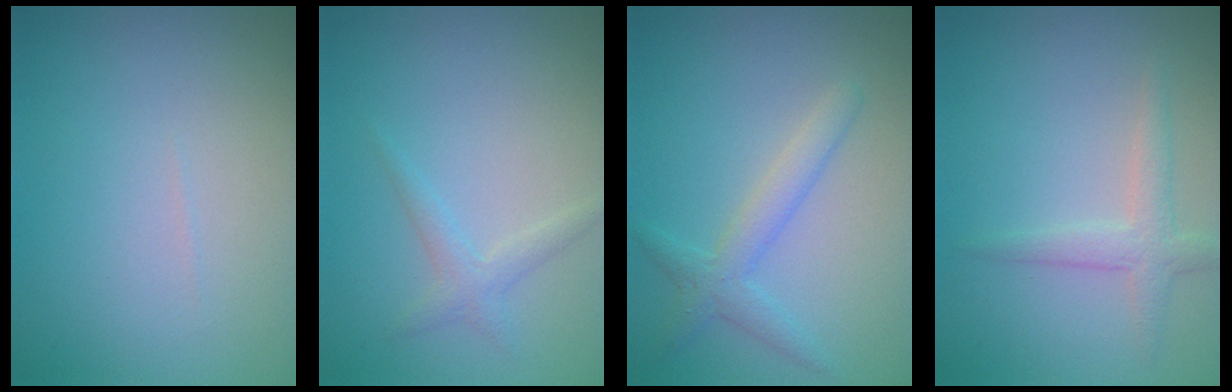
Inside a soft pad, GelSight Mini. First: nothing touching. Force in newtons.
{"total": 1.5, "press": 1.5, "slide": 0.0}
{"total": 2.6, "press": 2.6, "slide": 0.1}
{"total": 2.0, "press": 2.0, "slide": 0.1}